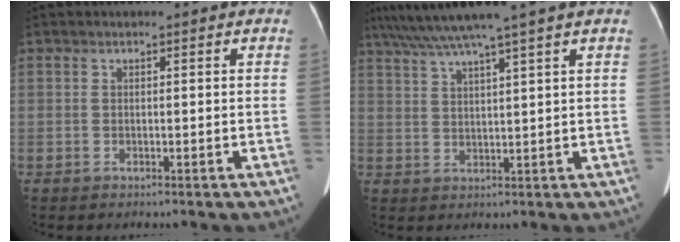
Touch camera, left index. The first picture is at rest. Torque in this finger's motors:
{"motor_torque": [0.63, -0.84, 0.15, 0.17]}